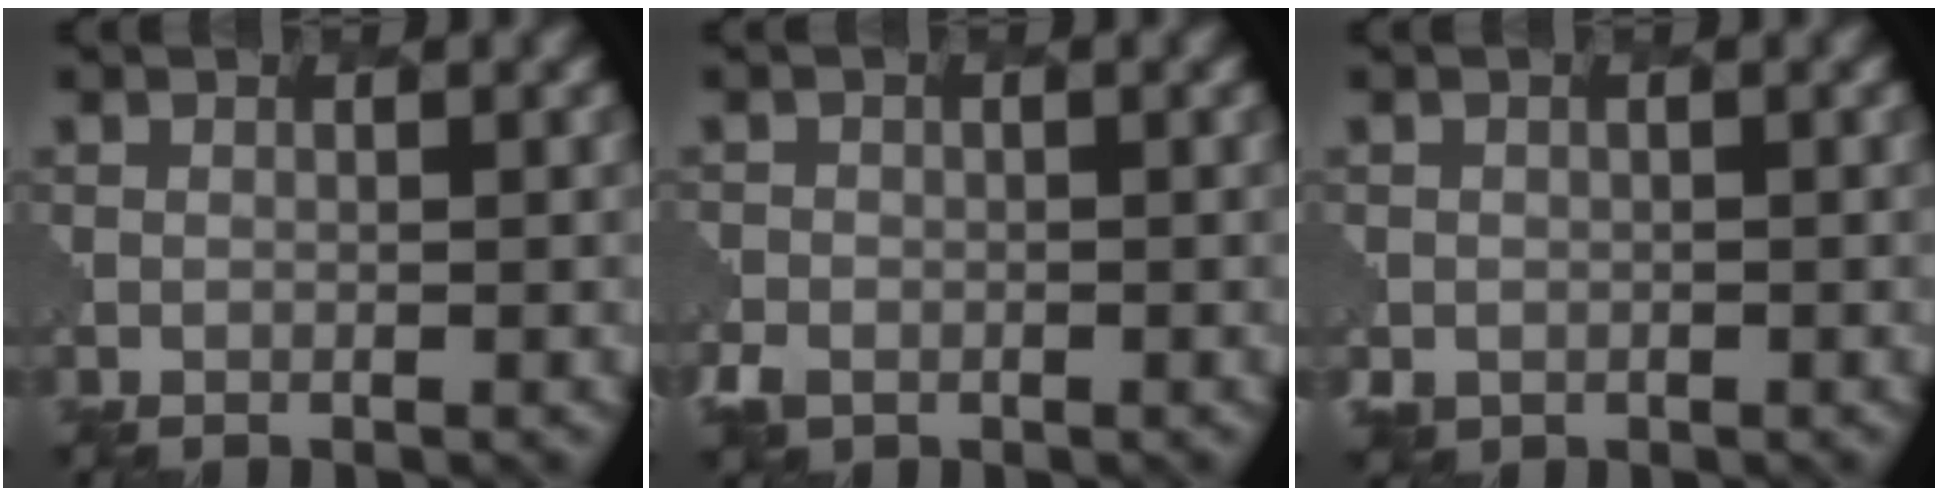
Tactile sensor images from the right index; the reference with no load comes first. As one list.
[{"total": 2.0, "force": [-1.1, 1.6, 0.5], "torque": [-0.013, -0.008, -0.029]}, {"total": 1.3, "force": [-0.3, 1.2, -0.1], "torque": [0.006, -0.009, -0.009]}]